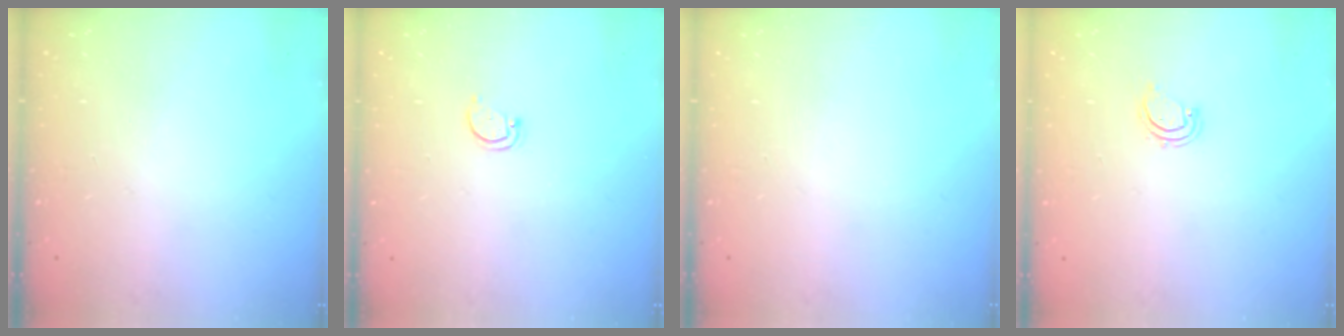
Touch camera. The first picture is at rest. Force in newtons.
{"total": 2.6, "press": 2.5, "slide": 0.4}
{"total": 0.0}
{"total": 2.5, "press": 2.5, "slide": 0.3}